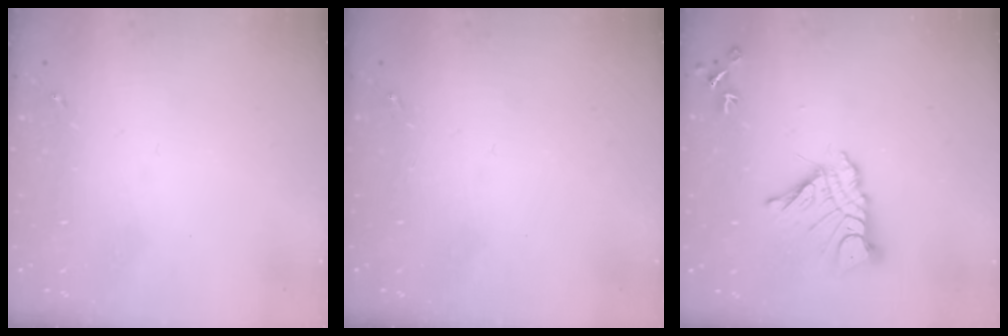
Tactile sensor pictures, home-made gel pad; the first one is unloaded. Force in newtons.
{"total": 0.0}
{"total": 13.7, "press": 13.7, "slide": 1.3}